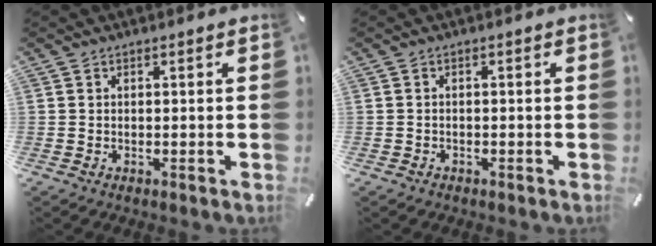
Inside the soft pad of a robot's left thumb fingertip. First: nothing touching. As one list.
[{"total": 0.8, "force": [-0.6, 0.5, 0.0], "torque": [0.000, 0.003, -0.014]}]